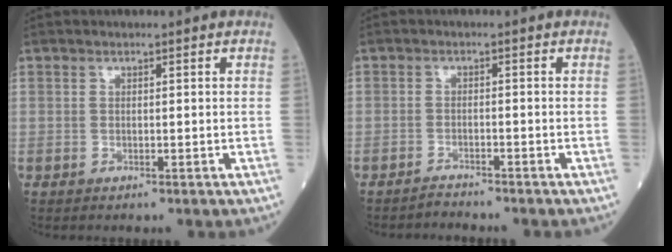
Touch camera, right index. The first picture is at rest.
{"total": 1.6, "force": [-1.5, -0.3, -0.4], "torque": [0.008, -0.007, -0.022]}